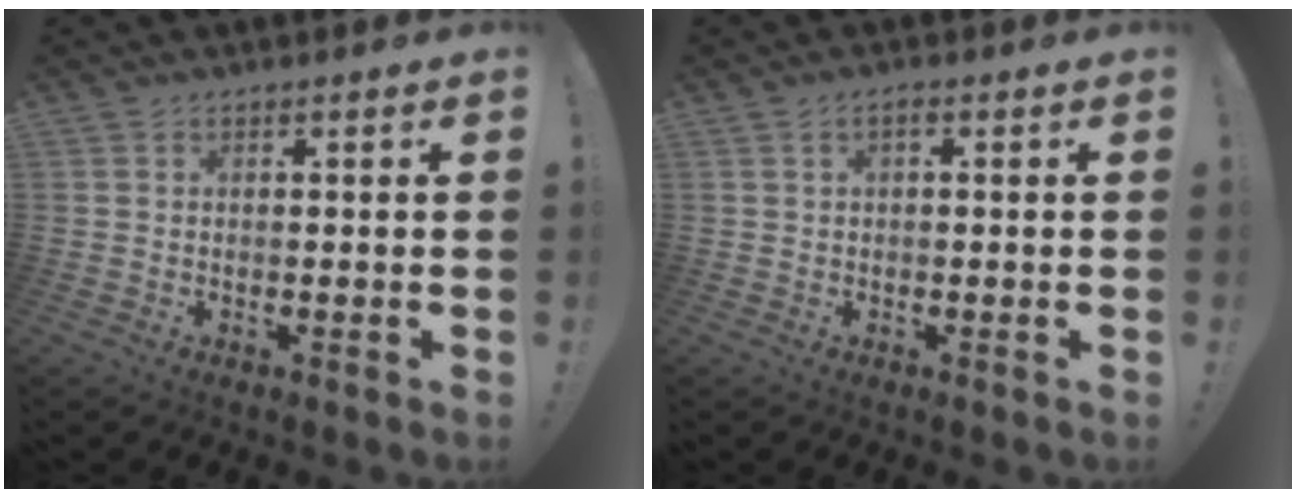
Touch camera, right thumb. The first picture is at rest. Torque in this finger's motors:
{"motor_torque": [0.05, -0.34, -0.05, 0.44, 0.03]}